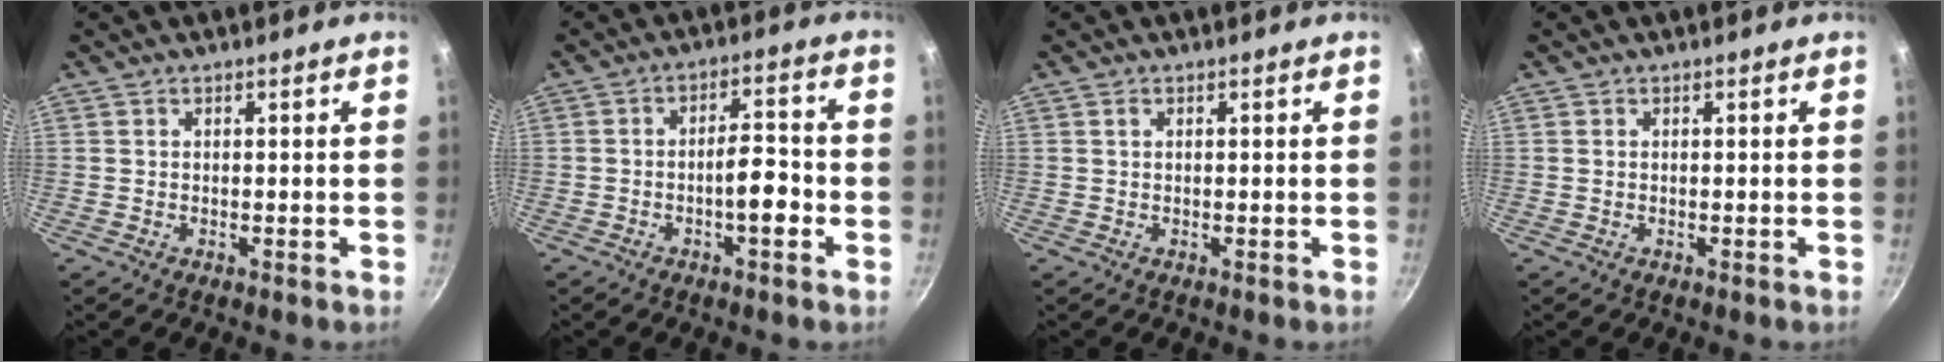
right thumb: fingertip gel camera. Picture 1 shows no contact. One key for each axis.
{"total": 6.1, "fx": -2.2, "fy": 2.2, "fz": 5.3, "tx": -0.066, "ty": 0.029, "tz": -0.037}
{"total": 0.5, "fx": 0.3, "fy": 0.3, "fz": 0.3, "tx": -0.006, "ty": 0.002, "tz": 0.005}
{"total": 0.0}